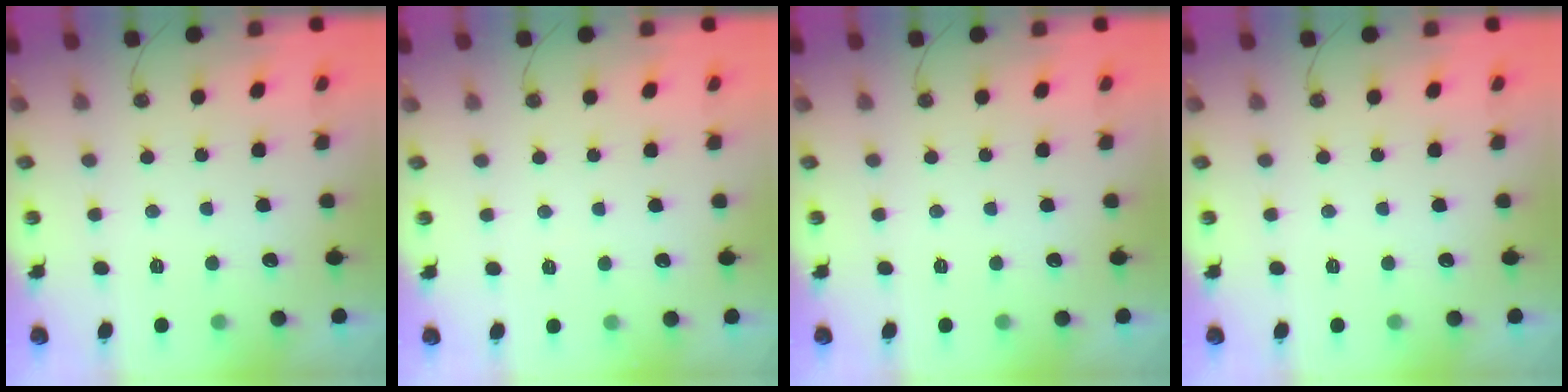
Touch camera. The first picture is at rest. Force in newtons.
{"total": 2.6, "press": 2.6, "slide": 0.5}
{"total": 0.0}
{"total": 0.0}